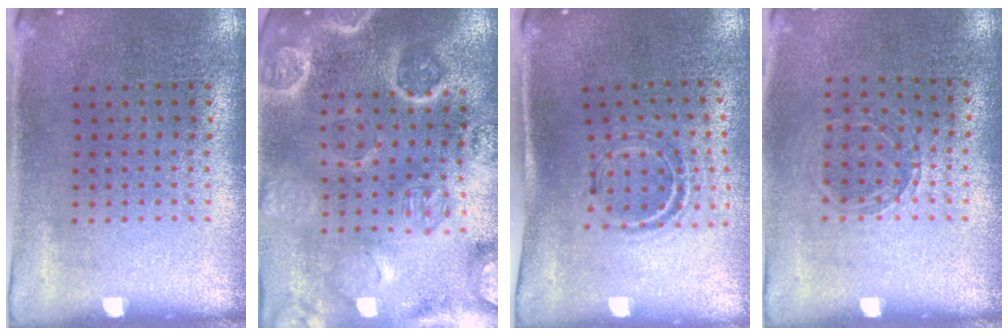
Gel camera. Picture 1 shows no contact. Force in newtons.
{"total": 4.4, "press": 4.0, "slide": 1.9}
{"total": 0.9, "press": 0.9, "slide": 0.3}
{"total": 1.0, "press": 1.0, "slide": 0.1}